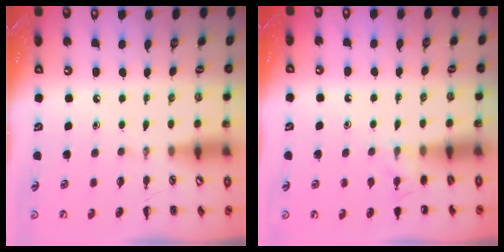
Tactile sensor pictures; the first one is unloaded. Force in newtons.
{"total": 4.9, "press": 4.6, "slide": 1.7}